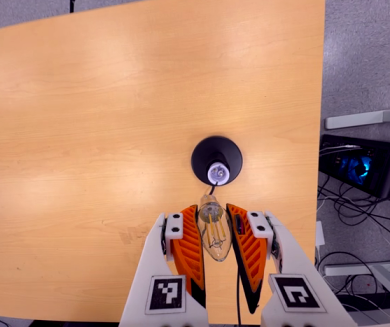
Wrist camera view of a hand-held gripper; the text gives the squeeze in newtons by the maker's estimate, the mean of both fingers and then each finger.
{"total": 23.2, "left": 26.2, "right": 20.2}